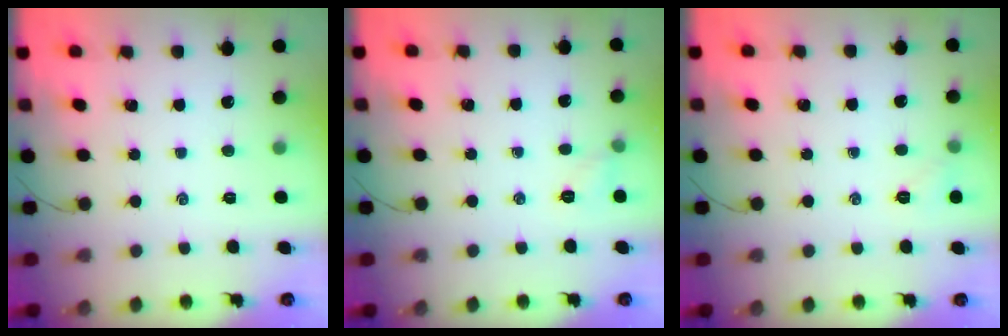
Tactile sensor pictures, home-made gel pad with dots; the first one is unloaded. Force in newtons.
{"total": 5.7, "press": 5.5, "slide": 1.4}
{"total": 4.6, "press": 4.5, "slide": 1.2}